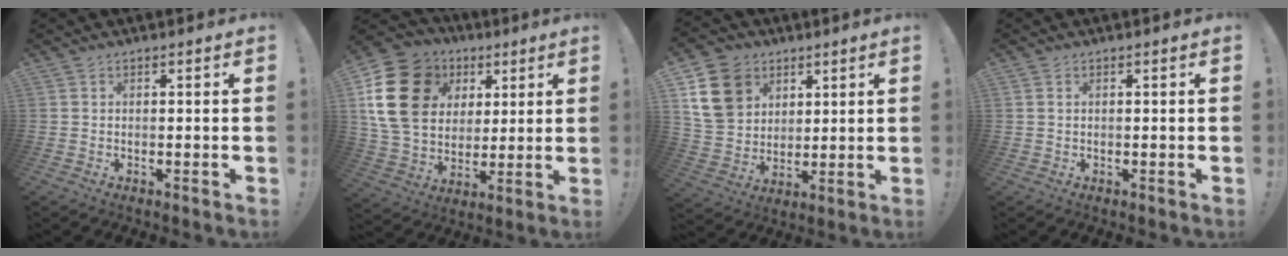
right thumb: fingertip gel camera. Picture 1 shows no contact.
{"total": 21.3, "force": [6.2, 16.2, 12.3], "torque": [-0.215, -0.017, 0.132]}
{"total": 14.8, "force": [6.2, 11.9, 6.4], "torque": [-0.095, -0.018, 0.130]}
{"total": 0.7, "force": [0.4, 0.4, 0.5], "torque": [-0.018, 0.005, 0.009]}